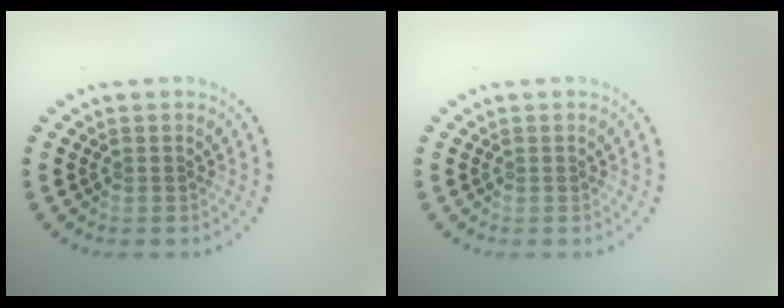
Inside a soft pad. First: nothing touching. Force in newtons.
{"total": 0.0}